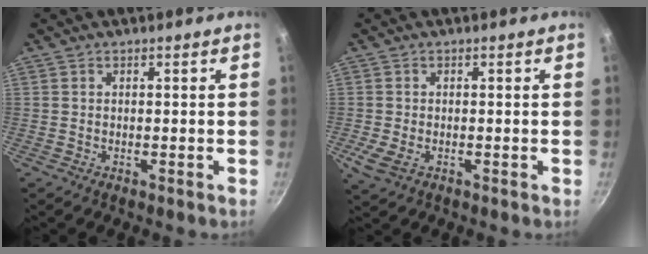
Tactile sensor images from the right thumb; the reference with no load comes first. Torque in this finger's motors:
{"motor_torque": [2.76, 2.25, 0.24, 0.26, 0.13]}